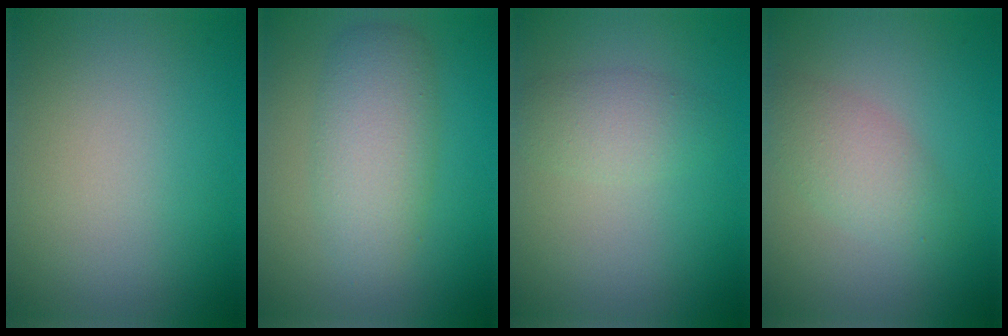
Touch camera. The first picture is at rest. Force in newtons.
{"total": 4.6, "press": 4.6, "slide": 0.1}
{"total": 2.4, "press": 2.4, "slide": 0.0}
{"total": 3.0, "press": 3.0, "slide": 0.1}